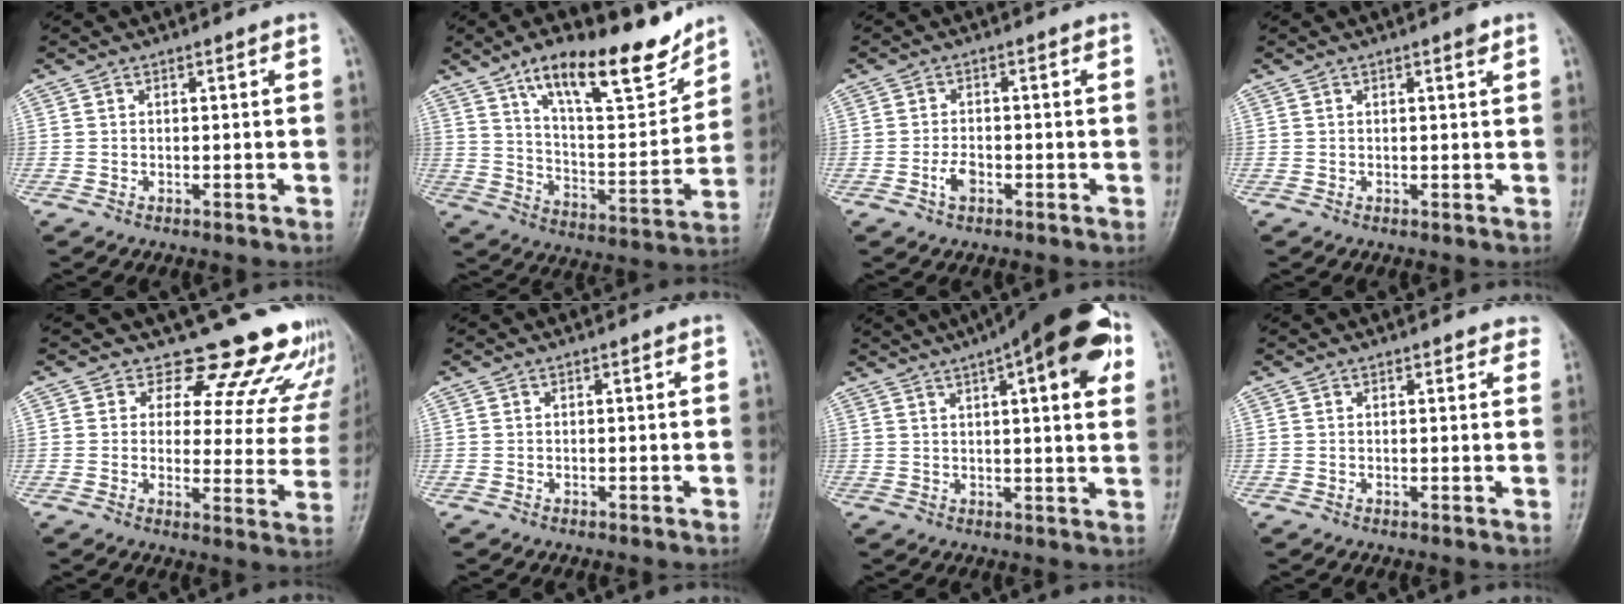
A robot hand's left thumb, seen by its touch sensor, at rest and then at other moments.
{"total": 18.6, "force": [13.1, 6.1, 11.7], "torque": [-0.141, -0.078, 0.220]}
{"total": 2.8, "force": [-1.2, 1.6, 2.0], "torque": [-0.039, 0.008, -0.024]}
{"total": 1.3, "force": [0.8, 0.2, 0.9], "torque": [-0.014, -0.003, 0.010]}
{"total": 17.8, "force": [15.9, 6.8, 4.3], "torque": [0.005, -0.123, 0.163]}
{"total": 0.0}
{"total": 19.4, "force": [9.2, 5.6, 16.2], "torque": [-0.213, 0.005, 0.124]}
{"total": 2.9, "force": [2.5, 1.3, 0.7], "torque": [0.024, -0.006, 0.014]}